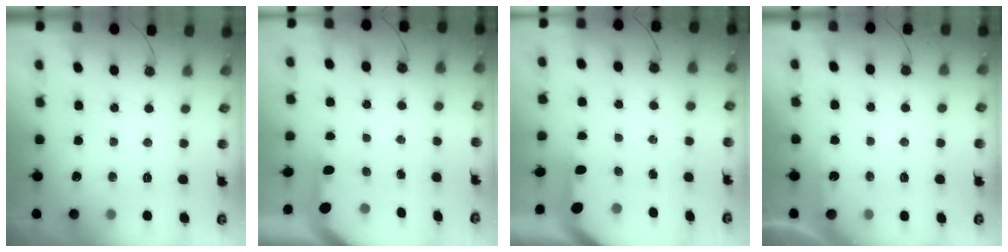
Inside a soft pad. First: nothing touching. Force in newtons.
{"total": 2.9, "press": 2.9, "slide": 0.2}
{"total": 3.7, "press": 3.6, "slide": 0.3}
{"total": 2.1, "press": 2.1, "slide": 0.2}